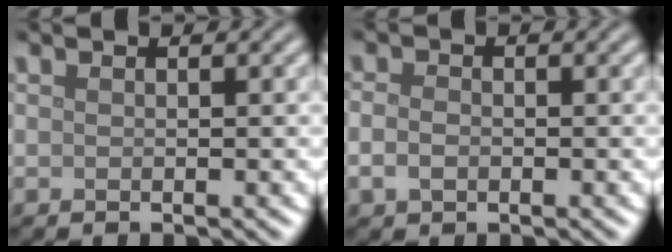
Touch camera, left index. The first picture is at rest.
{"total": 1.8, "force": [-0.4, 1.3, 1.2], "torque": [-0.025, 0.000, -0.012]}